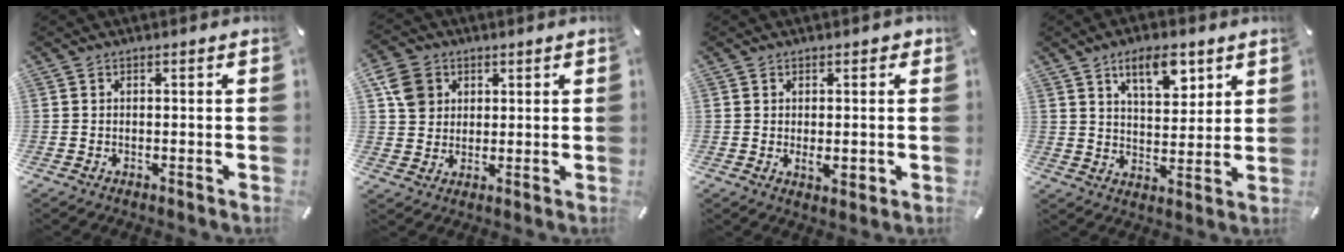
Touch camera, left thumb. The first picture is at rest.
{"total": 7.6, "force": [2.5, 6.7, 2.8], "torque": [-0.053, 0.004, 0.049]}
{"total": 4.3, "force": [0.0, 2.8, 3.3], "torque": [-0.036, -0.006, -0.002]}
{"total": 10.0, "force": [5.9, 4.8, 6.5], "torque": [-0.095, -0.023, 0.099]}